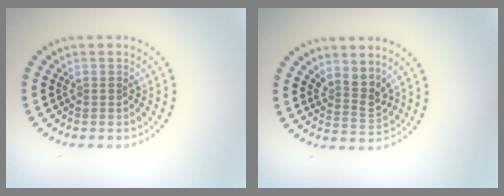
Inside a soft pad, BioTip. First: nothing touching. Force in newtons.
{"total": 2.5, "press": 1.9, "slide": 1.6}